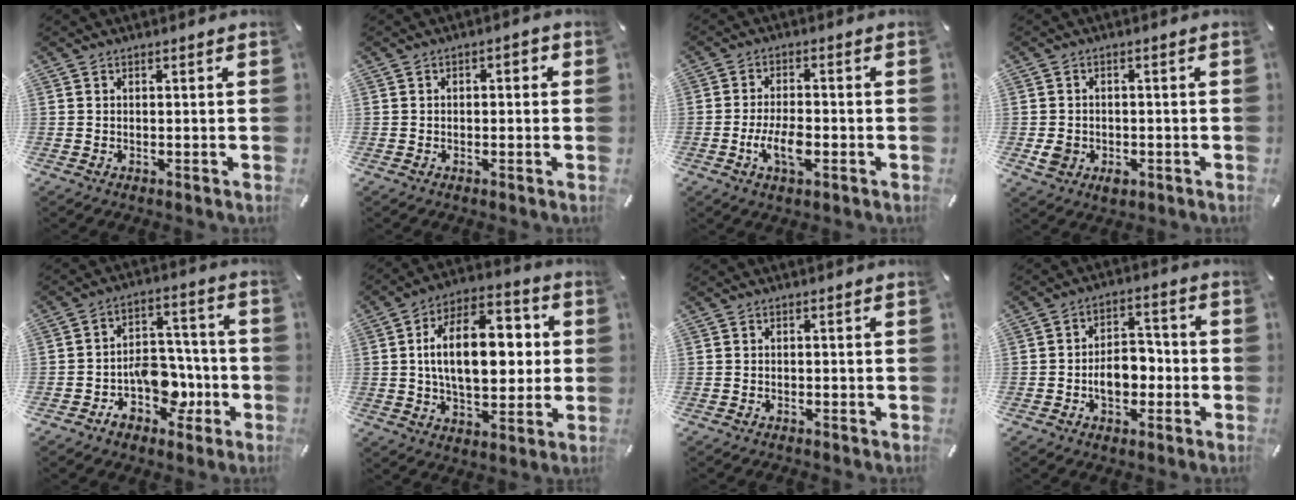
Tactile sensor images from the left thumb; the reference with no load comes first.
{"total": 1.8, "force": [-0.9, 1.1, 1.1], "torque": [-0.021, 0.010, -0.019]}
{"total": 6.9, "force": [-2.3, 3.1, 5.7], "torque": [-0.125, 0.001, -0.044]}
{"total": 4.0, "force": [-1.4, 3.2, 1.9], "torque": [-0.035, -0.001, -0.027]}
{"total": 11.4, "force": [-4.2, 8.8, 5.9], "torque": [-0.064, 0.026, -0.065]}
{"total": 19.1, "force": [2.0, 11.0, 15.5], "torque": [-0.258, 0.008, 0.029]}
{"total": 0.6, "force": [-0.5, 0.2, 0.2], "torque": [-0.003, 0.001, -0.011]}
{"total": 7.7, "force": [-2.4, 5.7, 4.7], "torque": [-0.068, 0.016, -0.041]}